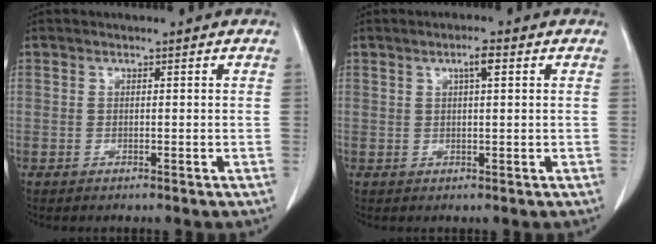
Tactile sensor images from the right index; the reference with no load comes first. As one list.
[{"total": 2.6, "force": [1.1, 0.4, 2.3], "torque": [-0.039, 0.004, 0.017]}]